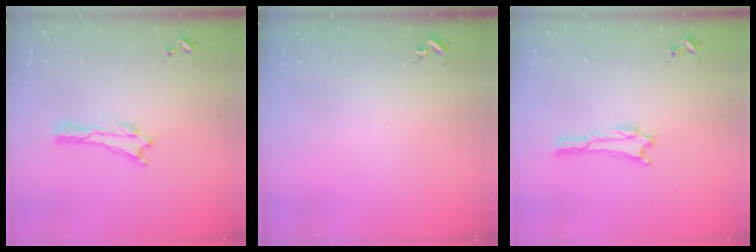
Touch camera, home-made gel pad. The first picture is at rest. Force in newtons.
{"total": 0.0}
{"total": 1.1, "press": 1.0, "slide": 0.1}